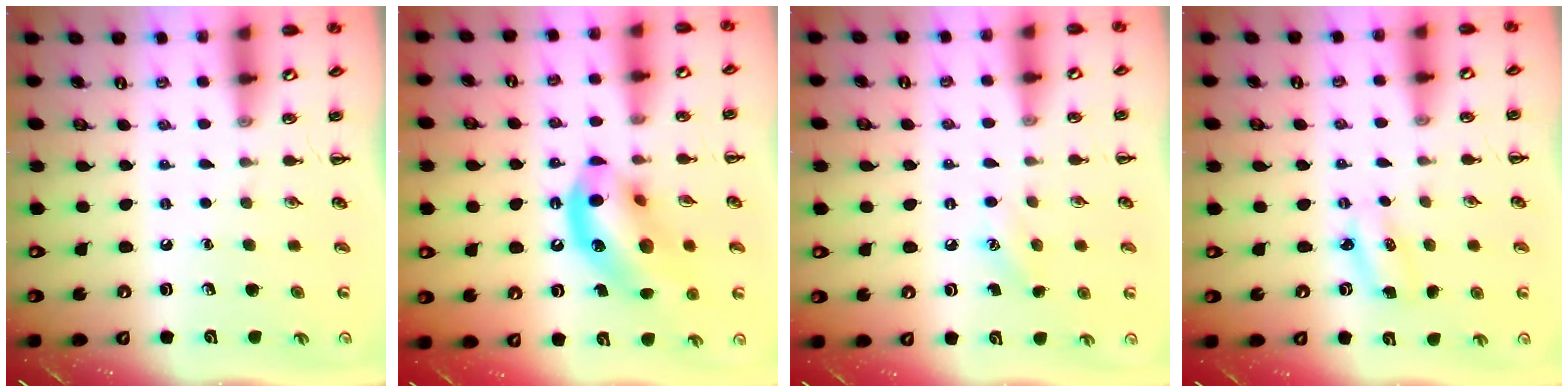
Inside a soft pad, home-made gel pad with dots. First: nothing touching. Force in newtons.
{"total": 15.5, "press": 15.1, "slide": 3.8}
{"total": 6.6, "press": 6.4, "slide": 1.8}
{"total": 2.6, "press": 2.6, "slide": 0.5}